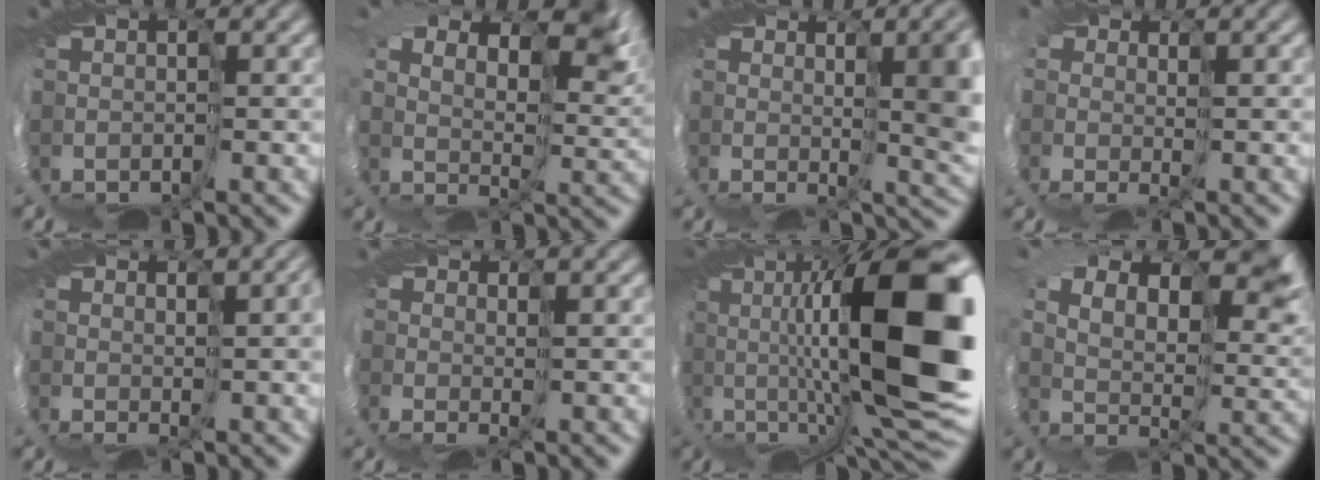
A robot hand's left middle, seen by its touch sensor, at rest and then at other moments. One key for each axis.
{"total": 10.1, "fx": 5.7, "fy": 5.5, "fz": 6.3, "tx": -0.121, "ty": 0.014, "tz": 0.112}
{"total": 8.1, "fx": 1.5, "fy": 2.9, "fz": 7.4, "tx": -0.110, "ty": -0.004, "tz": 0.032}
{"total": 4.3, "fx": 0.3, "fy": 3.1, "fz": 2.9, "tx": -0.043, "ty": 0.004, "tz": -0.003}
{"total": 3.4, "fx": 1.2, "fy": 0.8, "fz": 3.0, "tx": -0.045, "ty": 0.008, "tz": 0.018}
{"total": 1.0, "fx": 0.6, "fy": 0.3, "fz": 0.8, "tx": -0.019, "ty": 0.000, "tz": 0.009}
{"total": 14.8, "fx": 2.8, "fy": 6.0, "fz": 13.3, "tx": -0.246, "ty": 0.013, "tz": 0.050}
{"total": 9.4, "fx": 5.8, "fy": 4.7, "fz": 5.6, "tx": -0.111, "ty": 0.019, "tz": 0.106}